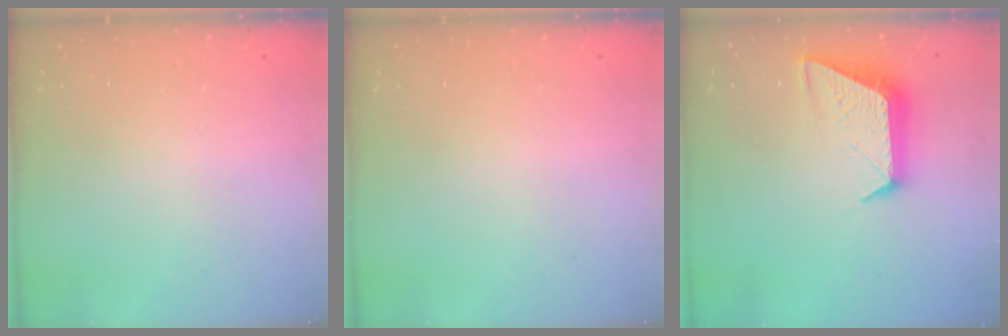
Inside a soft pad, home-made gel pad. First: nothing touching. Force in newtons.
{"total": 0.0}
{"total": 11.9, "press": 11.9, "slide": 0.8}